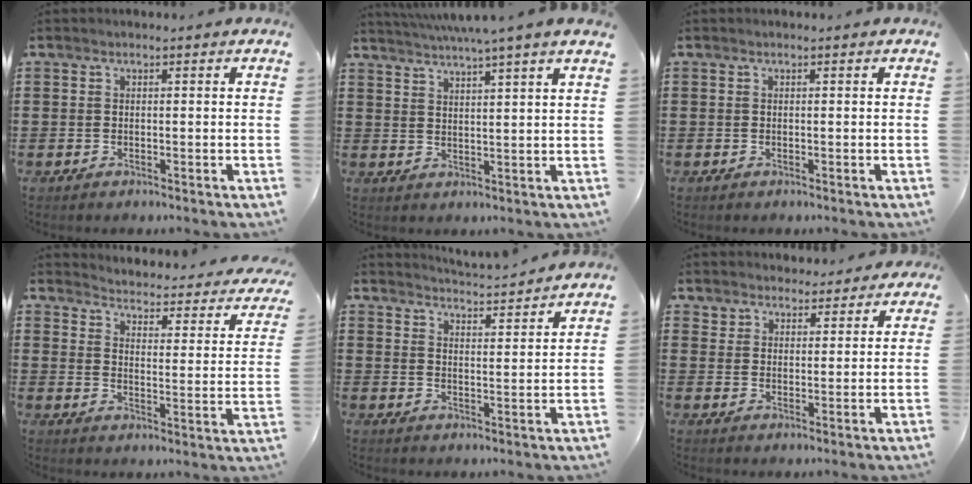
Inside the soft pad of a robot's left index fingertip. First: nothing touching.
{"total": 4.2, "force": [3.6, -1.3, 1.6], "torque": [-0.044, -0.018, 0.061]}
{"total": 0.0}
{"total": 2.5, "force": [2.5, -0.3, 0.5], "torque": [-0.031, -0.033, 0.032]}
{"total": 3.8, "force": [3.7, -0.9, 0.3], "torque": [-0.021, -0.029, 0.063]}
{"total": 4.3, "force": [4.0, 1.7, 0.1], "torque": [-0.018, -0.009, 0.076]}